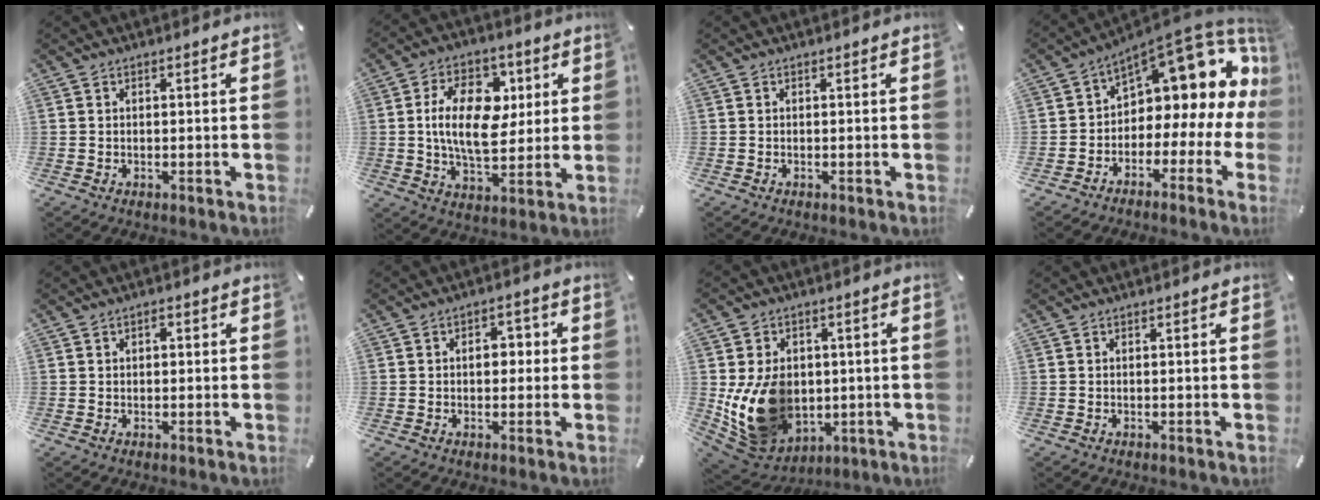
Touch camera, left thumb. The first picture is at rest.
{"total": 16.4, "force": [2.8, 10.1, 12.7], "torque": [-0.228, 0.008, 0.045]}
{"total": 0.0}
{"total": 12.8, "force": [7.7, 6.5, 7.9], "torque": [-0.102, -0.078, 0.120]}
{"total": 1.4, "force": [0.4, 1.1, 0.8], "torque": [-0.009, 0.005, 0.003]}
{"total": 4.5, "force": [0.1, 3.0, 3.3], "torque": [-0.033, -0.002, -0.008]}
{"total": 15.4, "force": [-0.5, 12.7, 8.8], "torque": [-0.183, -0.007, 0.002]}
{"total": 0.0}